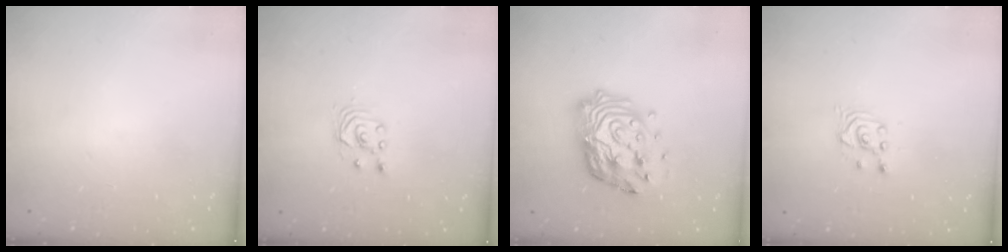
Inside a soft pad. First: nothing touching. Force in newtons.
{"total": 2.5, "press": 2.5, "slide": 0.2}
{"total": 16.7, "press": 16.6, "slide": 1.7}
{"total": 2.6, "press": 2.5, "slide": 0.3}